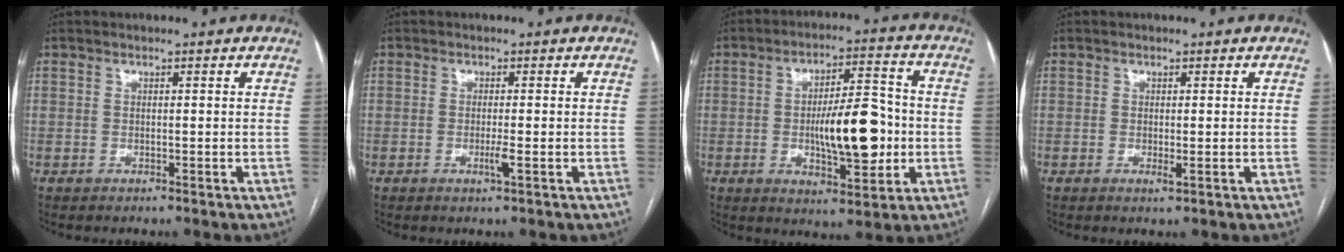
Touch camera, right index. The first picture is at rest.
{"total": 1.8, "force": [-0.6, -0.2, 1.7], "torque": [-0.034, -0.005, -0.012]}
{"total": 12.7, "force": [-1.5, 3.9, 12.0], "torque": [-0.191, 0.011, -0.019]}
{"total": 0.9, "force": [-0.2, 0.2, 0.8], "torque": [-0.010, -0.002, -0.004]}